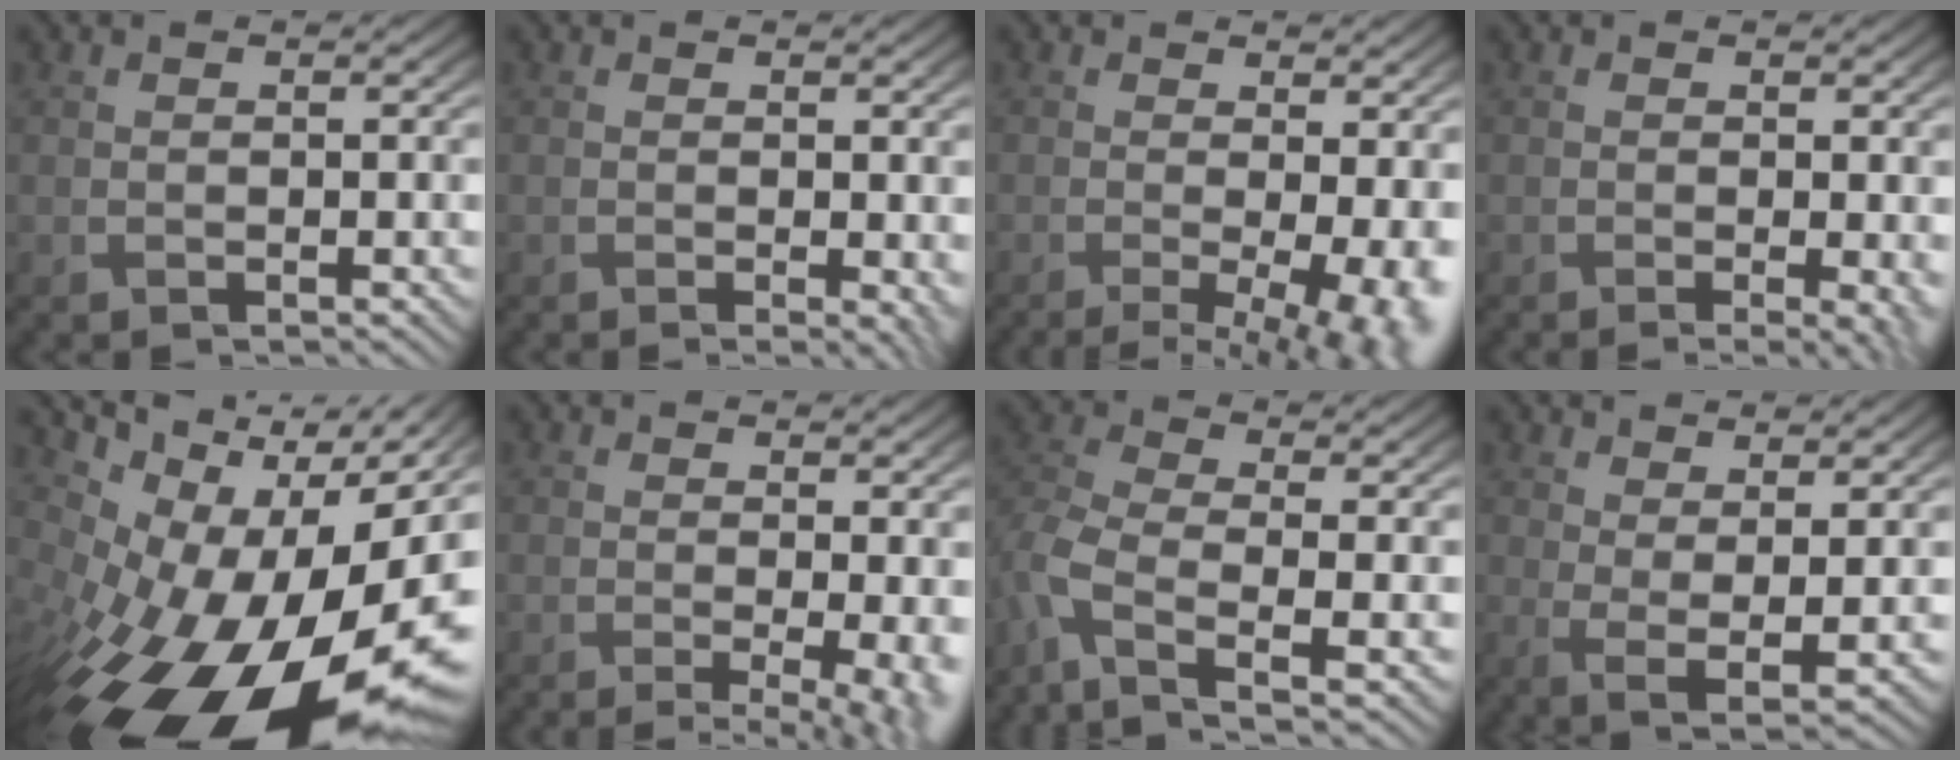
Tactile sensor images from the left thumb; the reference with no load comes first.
{"total": 1.1, "force": [-0.2, 0.3, 1.1], "torque": [-0.017, 0.000, 0.001]}
{"total": 8.4, "force": [-2.6, 2.8, 7.5], "torque": [-0.101, -0.014, -0.021]}
{"total": 2.3, "force": [-0.8, 0.5, 2.1], "torque": [-0.030, 0.000, -0.008]}
{"total": 17.3, "force": [-2.1, 9.4, 14.4], "torque": [-0.220, -0.026, -0.023]}
{"total": 5.7, "force": [-1.9, 1.8, 5.1], "torque": [-0.061, -0.011, -0.014]}
{"total": 5.8, "force": [-3.2, 1.9, 4.4], "torque": [-0.113, -0.007, -0.078]}
{"total": 3.6, "force": [2.6, 0.6, 2.5], "torque": [-0.056, -0.009, 0.046]}